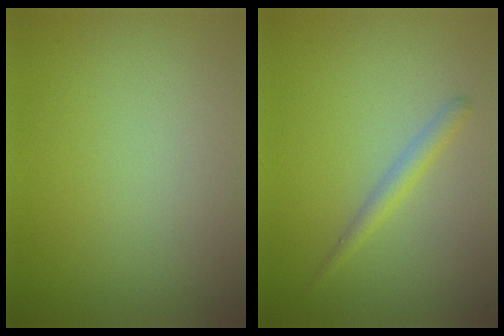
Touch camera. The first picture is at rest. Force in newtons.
{"total": 1.6, "press": 1.6, "slide": 0.0}